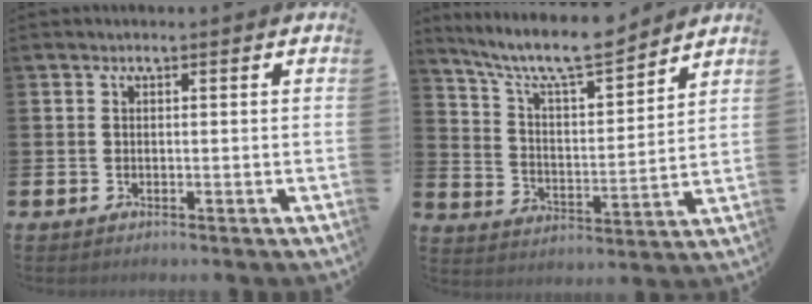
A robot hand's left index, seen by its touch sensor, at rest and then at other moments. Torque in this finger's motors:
{"motor_torque": [0.99, -1.15, 0.43, 0.21]}